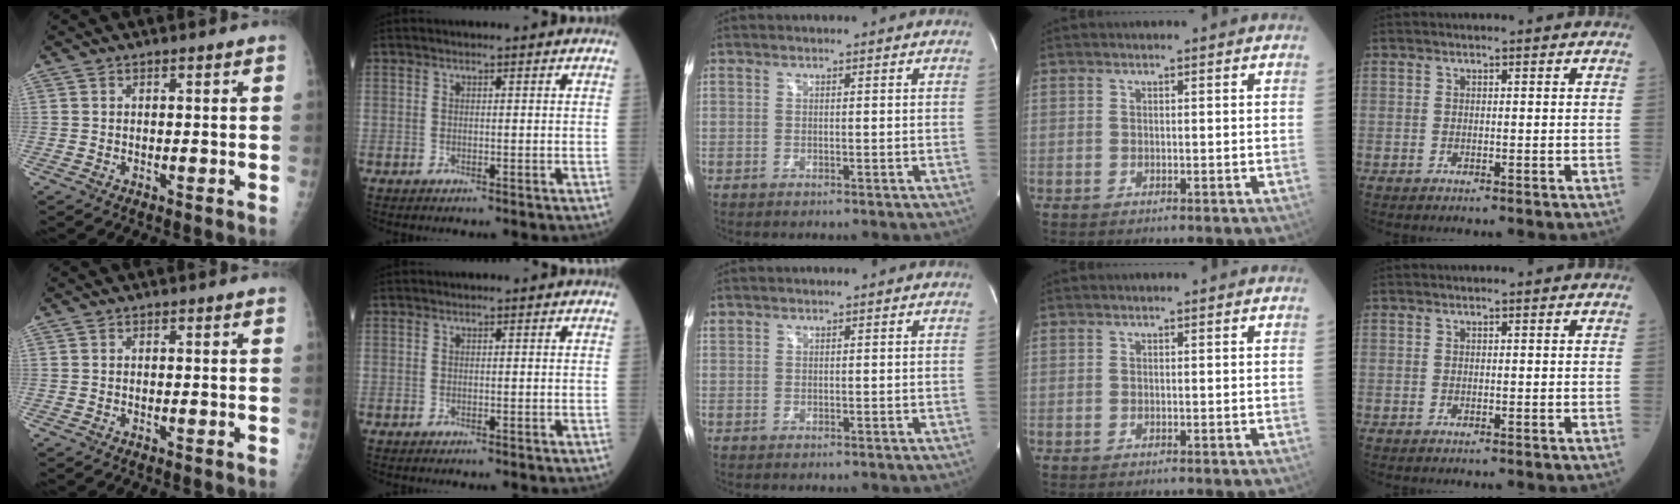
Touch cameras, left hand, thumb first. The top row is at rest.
{"middle": {"total": 0.6, "force": [0.5, 0.3, 0.0], "torque": [-0.007, 0.015, 0.014]}}